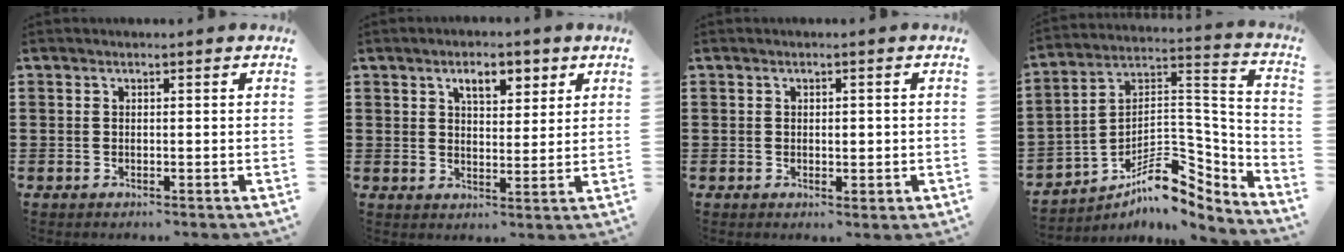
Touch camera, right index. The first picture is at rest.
{"total": 4.8, "force": [2.9, 2.3, 3.1], "torque": [-0.049, 0.001, 0.044]}
{"total": 1.8, "force": [0.0, 1.1, 1.5], "torque": [-0.021, 0.003, -0.003]}
{"total": 10.1, "force": [-6.0, 5.6, 5.8], "torque": [-0.078, -0.001, -0.112]}